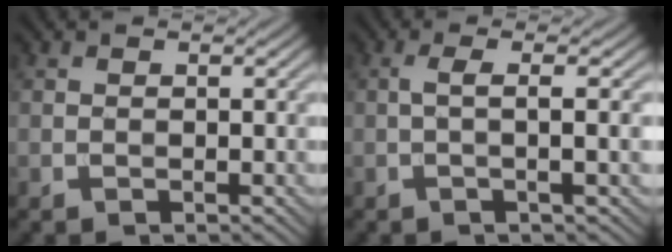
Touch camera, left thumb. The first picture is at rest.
{"total": 3.3, "force": [0.0, 0.7, 3.3], "torque": [-0.052, 0.006, -0.008]}